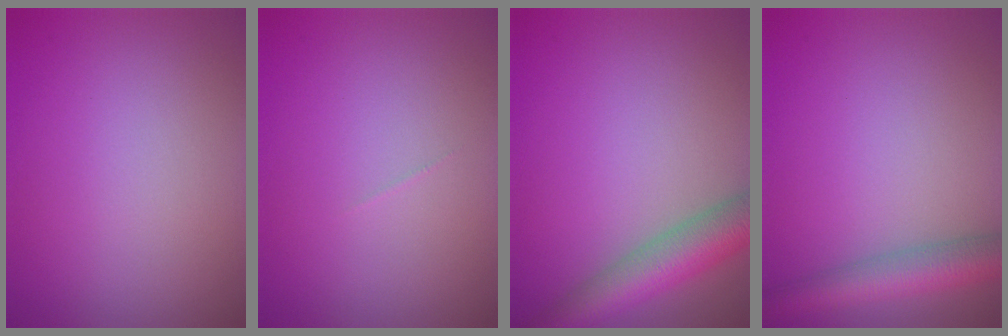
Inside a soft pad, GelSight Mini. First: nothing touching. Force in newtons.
{"total": 0.0}
{"total": 6.0, "press": 6.0, "slide": 0.2}
{"total": 4.5, "press": 4.5, "slide": 0.2}